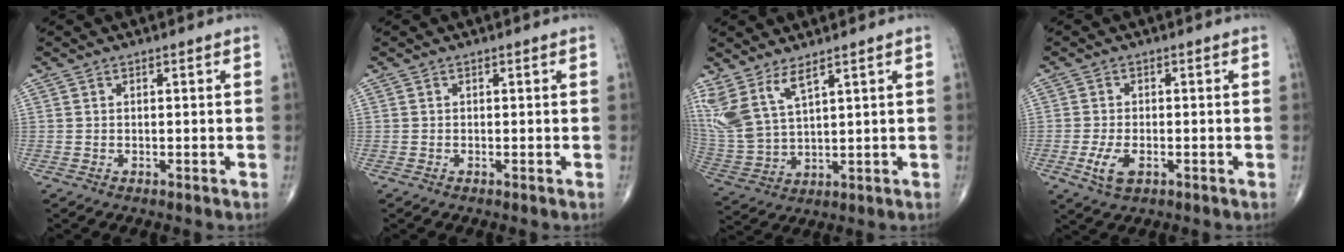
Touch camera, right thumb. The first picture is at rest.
{"total": 0.0}
{"total": 10.1, "force": [6.2, 3.5, 7.1], "torque": [-0.166, -0.029, 0.146]}
{"total": 4.6, "force": [-1.5, 2.3, 3.6], "torque": [-0.076, -0.001, -0.025]}